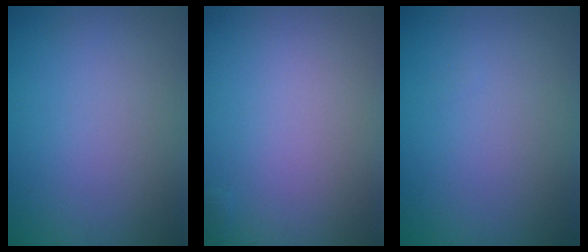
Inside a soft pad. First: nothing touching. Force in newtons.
{"total": 0.0}
{"total": 0.0}